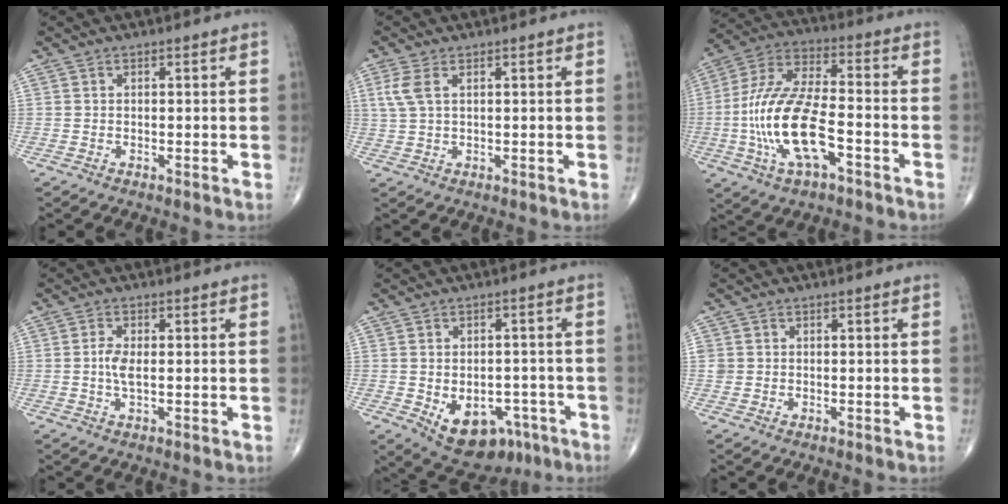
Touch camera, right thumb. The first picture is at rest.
{"total": 4.0, "force": [1.4, 2.0, 3.2], "torque": [-0.087, 0.009, 0.034]}
{"total": 17.3, "force": [-4.8, 7.2, 15.0], "torque": [-0.309, 0.033, -0.088]}
{"total": 3.1, "force": [0.0, 1.1, 2.9], "torque": [-0.063, -0.003, -0.005]}
{"total": 11.4, "force": [-4.9, 7.5, 7.1], "torque": [-0.075, 0.016, -0.055]}
{"total": 1.7, "force": [0.1, 1.7, 0.4], "torque": [0.004, 0.003, 0.005]}